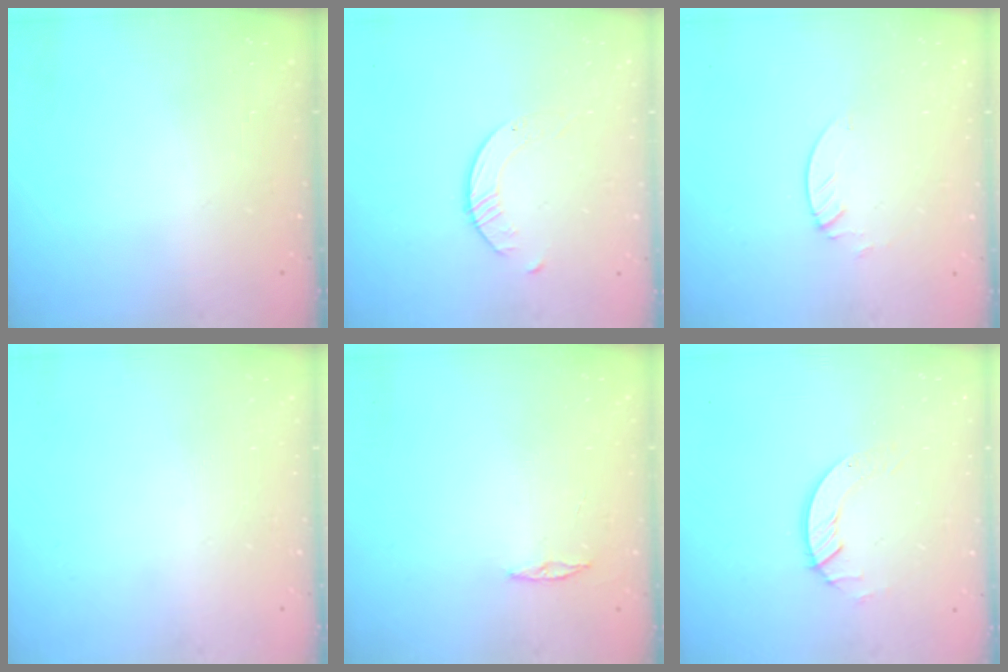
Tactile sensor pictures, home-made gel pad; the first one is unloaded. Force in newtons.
{"total": 2.6, "press": 2.6, "slide": 0.3}
{"total": 1.3, "press": 1.3, "slide": 0.1}
{"total": 0.0}
{"total": 3.0, "press": 2.9, "slide": 0.3}
{"total": 4.5, "press": 4.5, "slide": 0.4}